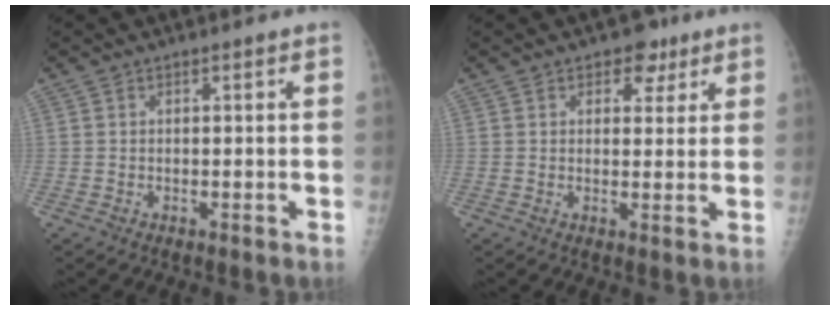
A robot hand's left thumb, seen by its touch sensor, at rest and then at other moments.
{"total": 4.9, "force": [2.8, 3.3, 2.2], "torque": [0.002, -0.009, 0.033]}